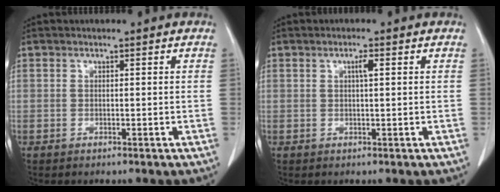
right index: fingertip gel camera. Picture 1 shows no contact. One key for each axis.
{"total": 1.5, "fx": 0.5, "fy": 0.1, "fz": 1.4, "tx": -0.027, "ty": 0.002, "tz": 0.007}